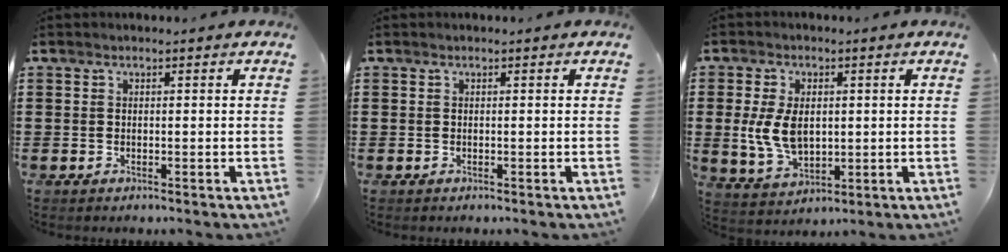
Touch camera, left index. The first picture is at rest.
{"total": 0.0}
{"total": 7.4, "force": [0.6, 4.8, 5.6], "torque": [-0.132, 0.001, 0.005]}